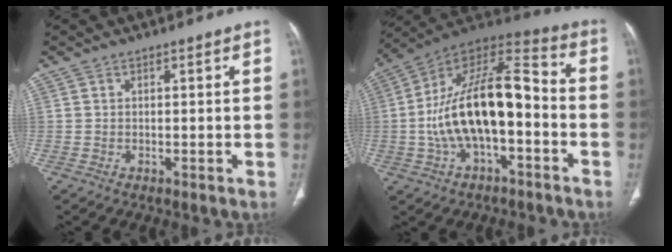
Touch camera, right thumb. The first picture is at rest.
{"total": 20.3, "force": [-3.2, 9.4, 17.8], "torque": [-0.308, 0.057, -0.055]}